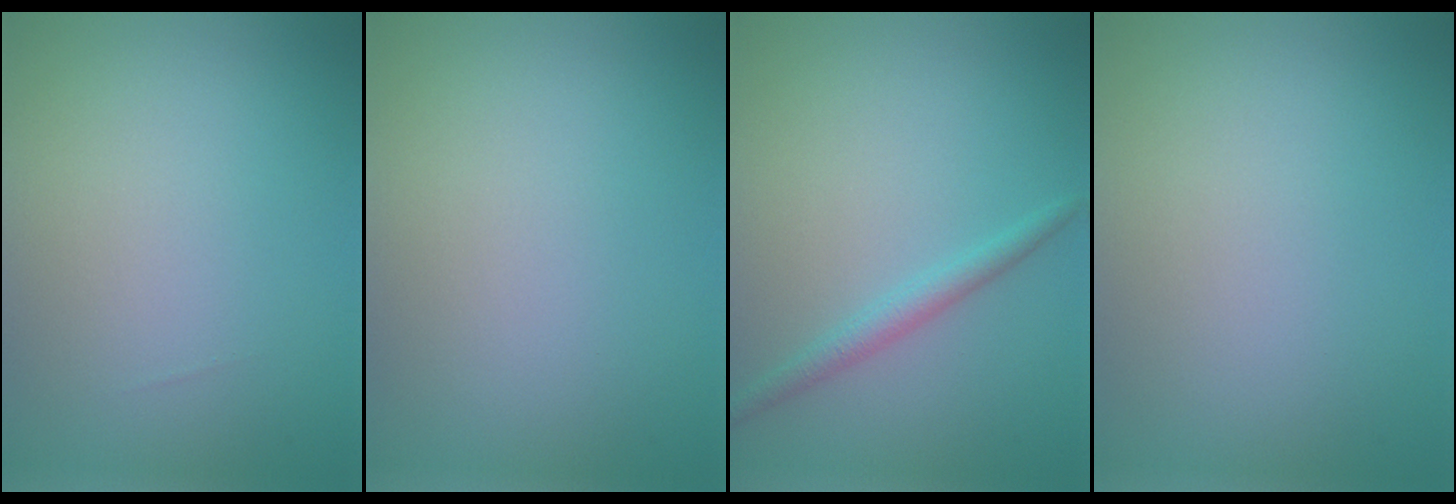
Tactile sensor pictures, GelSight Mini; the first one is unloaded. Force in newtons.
{"total": 0.0}
{"total": 1.8, "press": 1.8, "slide": 0.0}
{"total": 0.0}